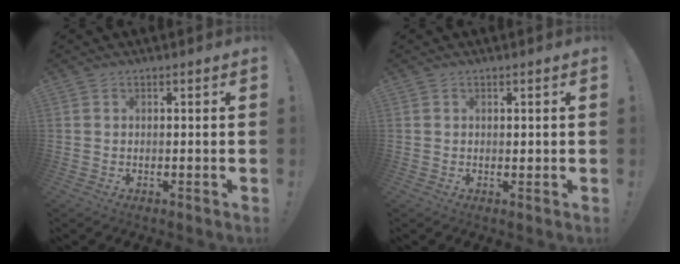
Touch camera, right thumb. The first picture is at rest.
{"total": 0.6, "force": [0.2, 0.5, 0.2], "torque": [0.000, 0.001, 0.003]}